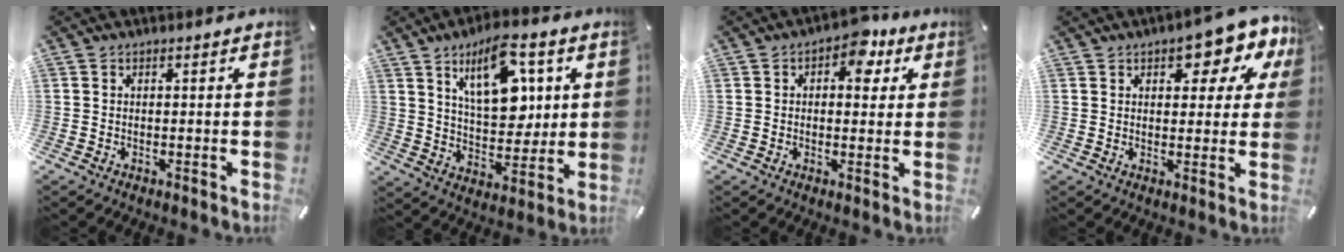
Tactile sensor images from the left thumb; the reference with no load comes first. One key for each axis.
{"total": 15.8, "fx": 7.0, "fy": 8.4, "fz": 11.4, "tx": -0.166, "ty": -0.018, "tz": 0.121}
{"total": 7.3, "fx": 2.8, "fy": 4.7, "fz": 4.9, "tx": -0.046, "ty": -0.012, "tz": 0.040}
{"total": 10.0, "fx": 5.8, "fy": 4.6, "fz": 6.7, "tx": -0.078, "ty": -0.032, "tz": 0.094}